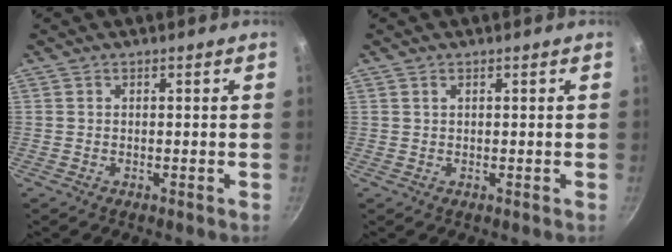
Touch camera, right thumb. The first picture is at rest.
{"total": 0.6, "force": [0.3, 0.3, 0.4], "torque": [-0.007, 0.002, 0.006]}